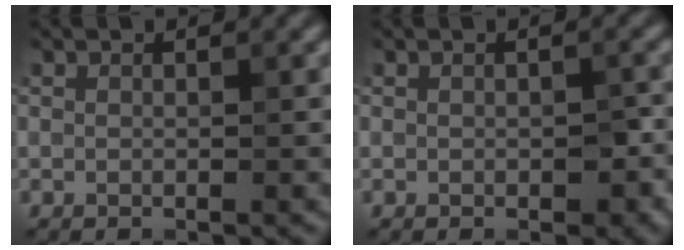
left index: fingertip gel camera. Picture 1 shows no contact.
{"total": 1.8, "force": [-0.4, 1.0, 1.4], "torque": [-0.021, -0.004, -0.001]}